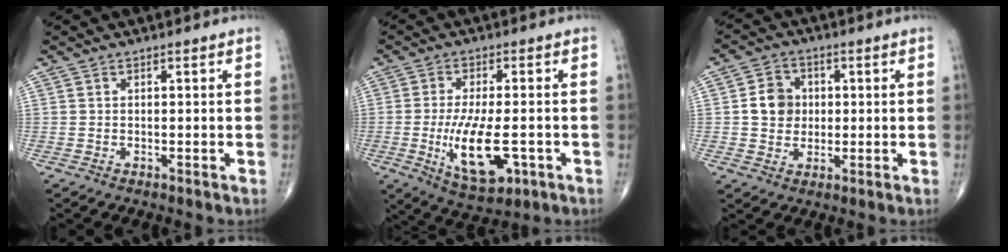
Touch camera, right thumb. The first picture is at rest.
{"total": 12.4, "force": [-3.1, 5.1, 10.9], "torque": [-0.190, -0.010, -0.040]}
{"total": 6.6, "force": [0.5, 5.7, 3.2], "torque": [-0.032, 0.004, 0.003]}